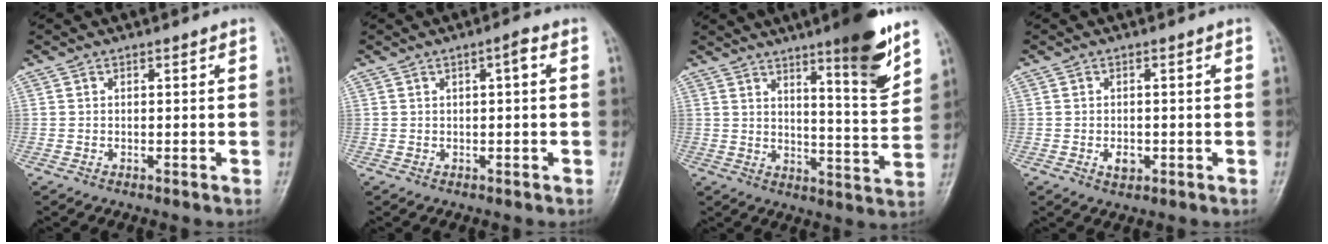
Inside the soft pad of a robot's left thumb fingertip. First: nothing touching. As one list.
[{"total": 2.0, "force": [0.5, 0.3, 1.9], "torque": [-0.032, 0.004, 0.006]}, {"total": 13.0, "force": [8.3, 1.6, 9.8], "torque": [-0.123, -0.060, 0.123]}, {"total": 2.4, "force": [-0.6, 1.6, 1.6], "torque": [-0.021, 0.000, -0.006]}]